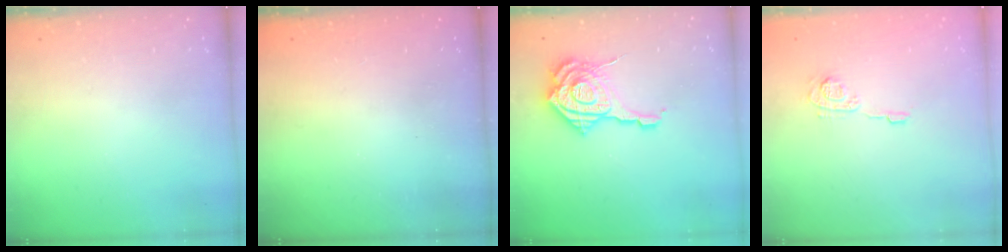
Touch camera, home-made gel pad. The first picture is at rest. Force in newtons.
{"total": 2.4, "press": 2.3, "slide": 0.8}
{"total": 20.7, "press": 20.6, "slide": 2.3}
{"total": 7.6, "press": 7.5, "slide": 0.9}